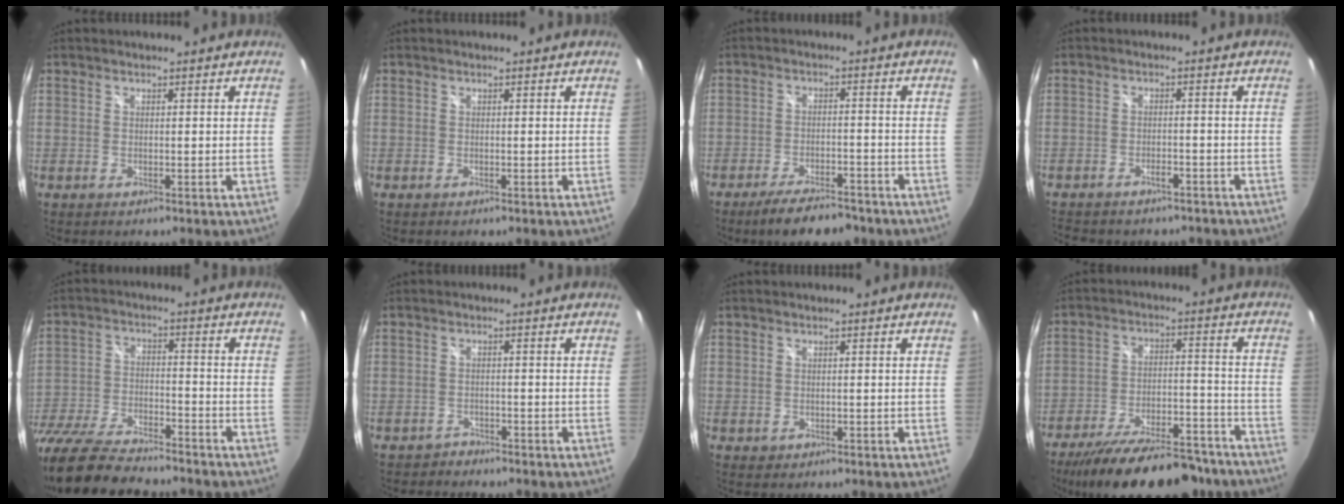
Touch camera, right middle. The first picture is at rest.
{"total": 0.0}
{"total": 8.9, "force": [-7.2, 2.5, 4.6], "torque": [-0.097, -0.009, -0.113]}
{"total": 7.6, "force": [-6.4, 3.0, 2.8], "torque": [-0.070, -0.009, -0.091]}
{"total": 20.1, "force": [-16.6, 5.1, 10.1], "torque": [-0.216, -0.046, -0.289]}
{"total": 1.9, "force": [-1.6, 0.8, -0.3], "torque": [0.001, 0.004, -0.031]}
{"total": 0.7, "force": [0.0, 0.6, 0.3], "torque": [-0.003, -0.003, 0.000]}
{"total": 23.7, "force": [-19.6, 7.0, 11.4], "torque": [-0.205, -0.017, -0.274]}